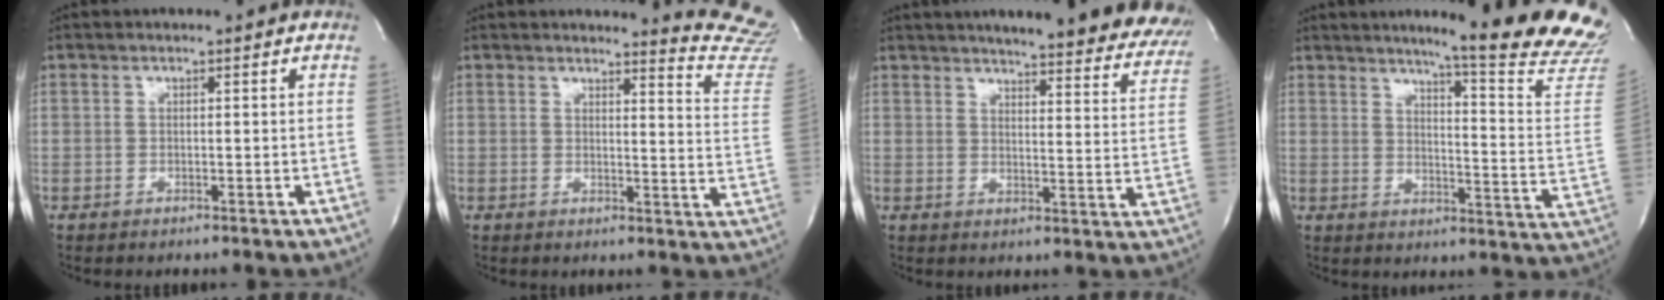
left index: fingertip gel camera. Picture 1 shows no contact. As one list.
[{"total": 11.1, "force": [11.0, -0.7, 0.7], "torque": [0.006, -0.132, 0.090]}, {"total": 27.2, "force": [24.3, 4.3, 11.3], "torque": [-0.155, -0.065, 0.275]}, {"total": 20.6, "force": [17.5, -0.4, 10.9], "torque": [-0.136, -0.103, 0.202]}]